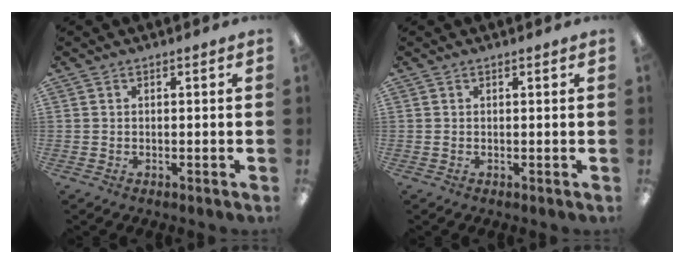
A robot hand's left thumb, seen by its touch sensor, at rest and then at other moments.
{"total": 0.5, "force": [0.2, 0.1, 0.5], "torque": [-0.010, 0.000, 0.004]}